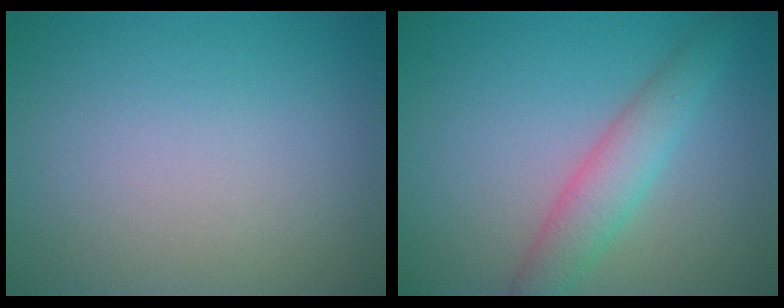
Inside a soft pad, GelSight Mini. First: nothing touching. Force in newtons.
{"total": 3.5, "press": 3.5, "slide": 0.1}